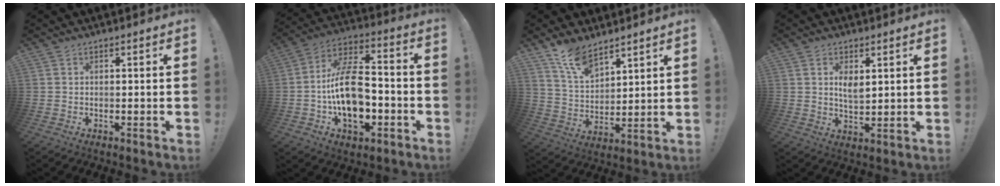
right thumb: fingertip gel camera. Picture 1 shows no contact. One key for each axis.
{"total": 19.1, "fx": -3.7, "fy": 11.5, "fz": 14.8, "tx": -0.266, "ty": 0.022, "tz": -0.063}
{"total": 10.2, "fx": 8.6, "fy": 3.9, "fz": 3.9, "tx": -0.086, "ty": -0.058, "tz": 0.168}
{"total": 4.6, "fx": 2.2, "fy": 2.3, "fz": 3.3, "tx": -0.051, "ty": -0.016, "tz": 0.035}